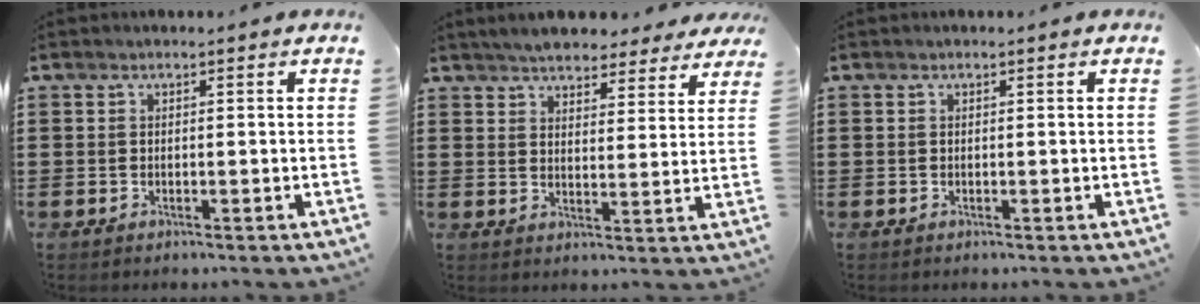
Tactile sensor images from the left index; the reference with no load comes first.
{"total": 5.1, "force": [4.9, 0.7, 0.8], "torque": [-0.037, -0.014, 0.090]}
{"total": 0.0}